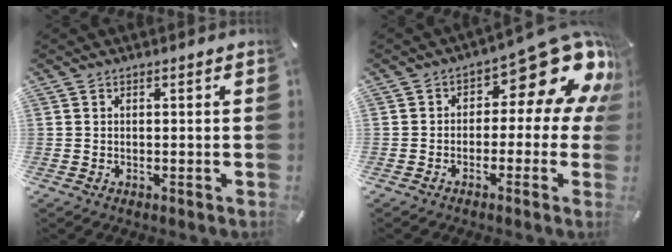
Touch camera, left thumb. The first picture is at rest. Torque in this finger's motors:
{"motor_torque": [0.57, 0.51, 0.71, 0.37, 0.04]}